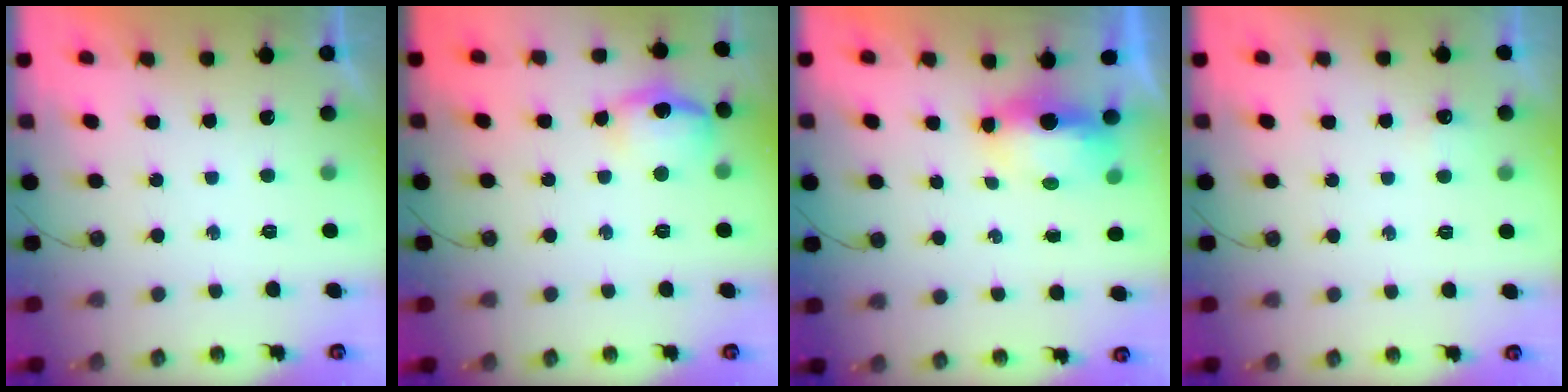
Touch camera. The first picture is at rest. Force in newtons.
{"total": 13.2, "press": 13.2, "slide": 1.0}
{"total": 10.5, "press": 7.5, "slide": 7.3}
{"total": 3.8, "press": 3.7, "slide": 0.6}